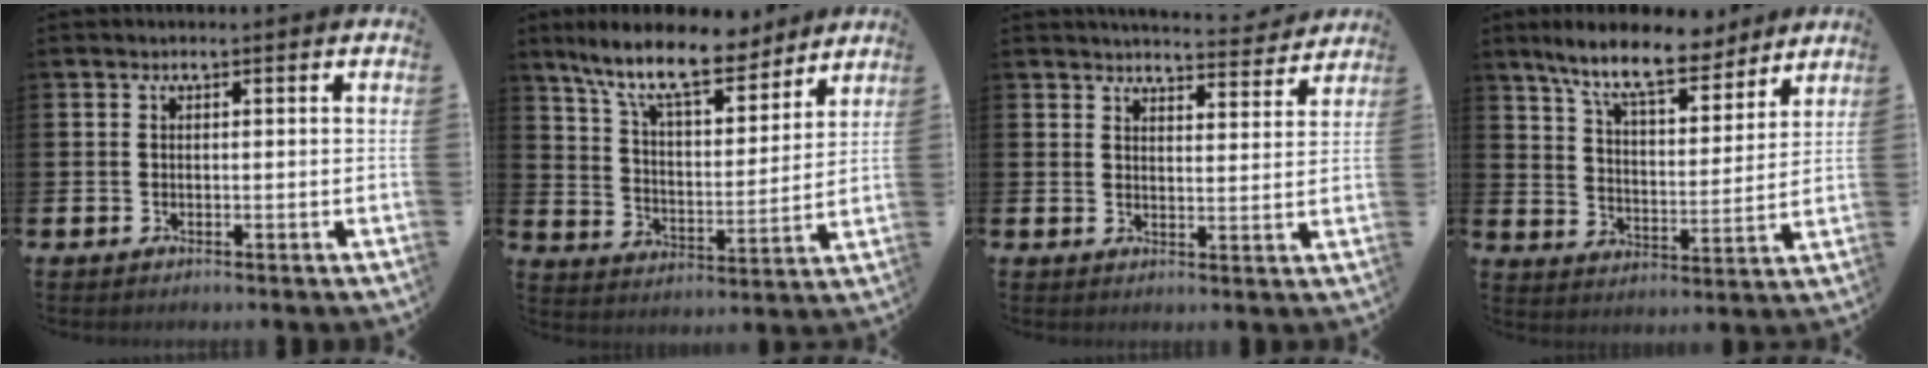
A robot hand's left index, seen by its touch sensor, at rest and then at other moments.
{"total": 12.0, "force": [10.0, 3.1, 5.7], "torque": [-0.138, -0.054, 0.175]}
{"total": 4.8, "force": [4.7, 0.3, 0.4], "torque": [-0.011, -0.035, 0.082]}
{"total": 10.6, "force": [9.1, 2.5, 4.9], "torque": [-0.117, -0.045, 0.158]}